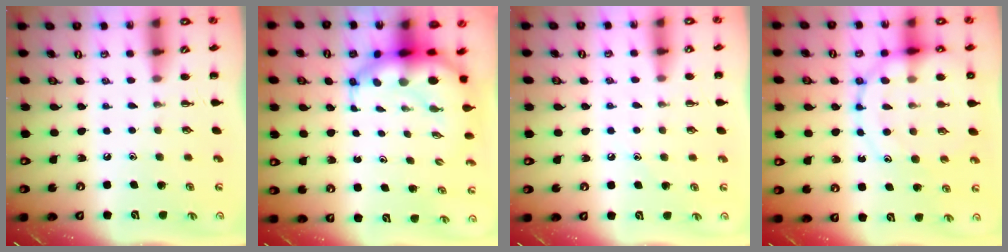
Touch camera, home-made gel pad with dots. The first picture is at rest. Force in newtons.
{"total": 7.5, "press": 7.2, "slide": 2.1}
{"total": 6.8, "press": 6.5, "slide": 2.0}
{"total": 16.1, "press": 15.9, "slide": 2.6}